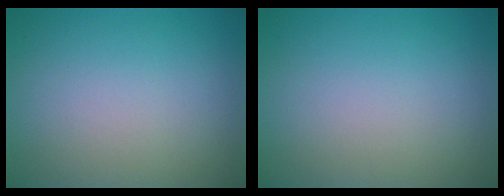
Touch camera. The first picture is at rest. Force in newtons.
{"total": 0.0}